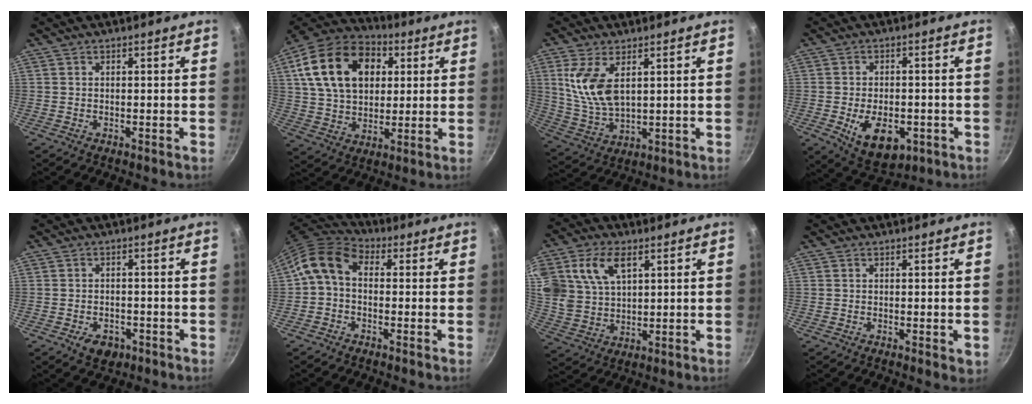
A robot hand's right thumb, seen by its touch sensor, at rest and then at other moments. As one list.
[{"total": 21.4, "force": [6.2, 14.7, 14.3], "torque": [-0.233, 0.010, 0.099]}, {"total": 10.5, "force": [3.4, 5.4, 8.4], "torque": [-0.164, -0.023, 0.078]}, {"total": 10.9, "force": [-3.4, 6.6, 8.0], "torque": [-0.104, 0.000, -0.037]}, {"total": 4.6, "force": [-2.3, 3.1, 2.5], "torque": [-0.030, 0.014, -0.025]}, {"total": 8.6, "force": [0.1, 6.2, 5.9], "torque": [-0.113, 0.032, -0.018]}, {"total": 15.3, "force": [6.2, 9.9, 9.8], "torque": [-0.195, -0.002, 0.124]}, {"total": 1.7, "force": [-0.2, 0.5, 1.6], "torque": [-0.020, -0.007, -0.003]}]